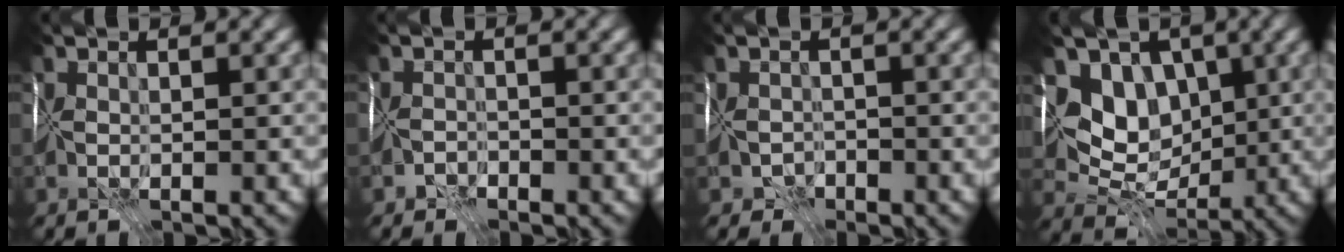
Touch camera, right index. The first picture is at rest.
{"total": 3.5, "force": [-3.2, 1.3, 0.0], "torque": [0.026, -0.012, -0.053]}
{"total": 4.7, "force": [-3.2, 3.3, 1.1], "torque": [-0.001, -0.020, -0.065]}
{"total": 4.6, "force": [1.2, 3.4, 2.9], "torque": [-0.028, -0.011, 0.014]}